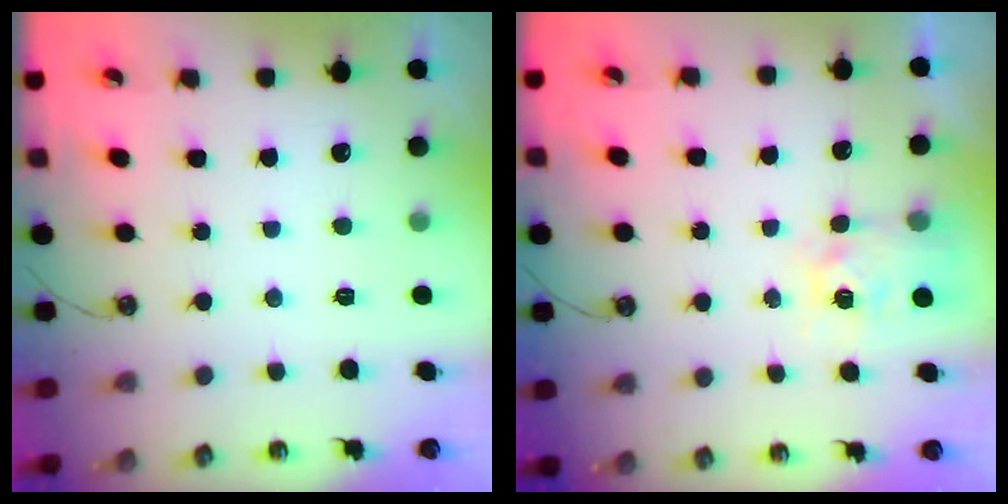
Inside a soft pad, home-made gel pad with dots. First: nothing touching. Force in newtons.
{"total": 5.0, "press": 5.0, "slide": 0.5}